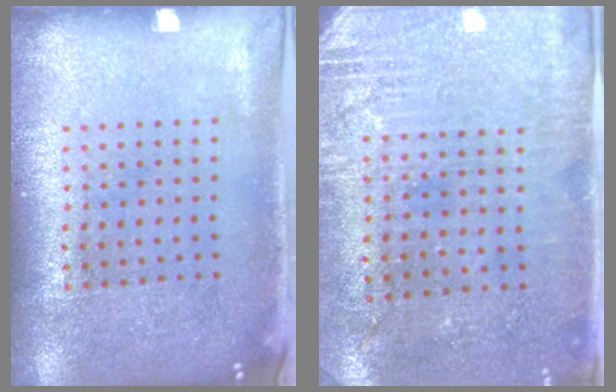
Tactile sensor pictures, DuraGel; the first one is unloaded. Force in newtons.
{"total": 2.8, "press": 2.6, "slide": 1.0}